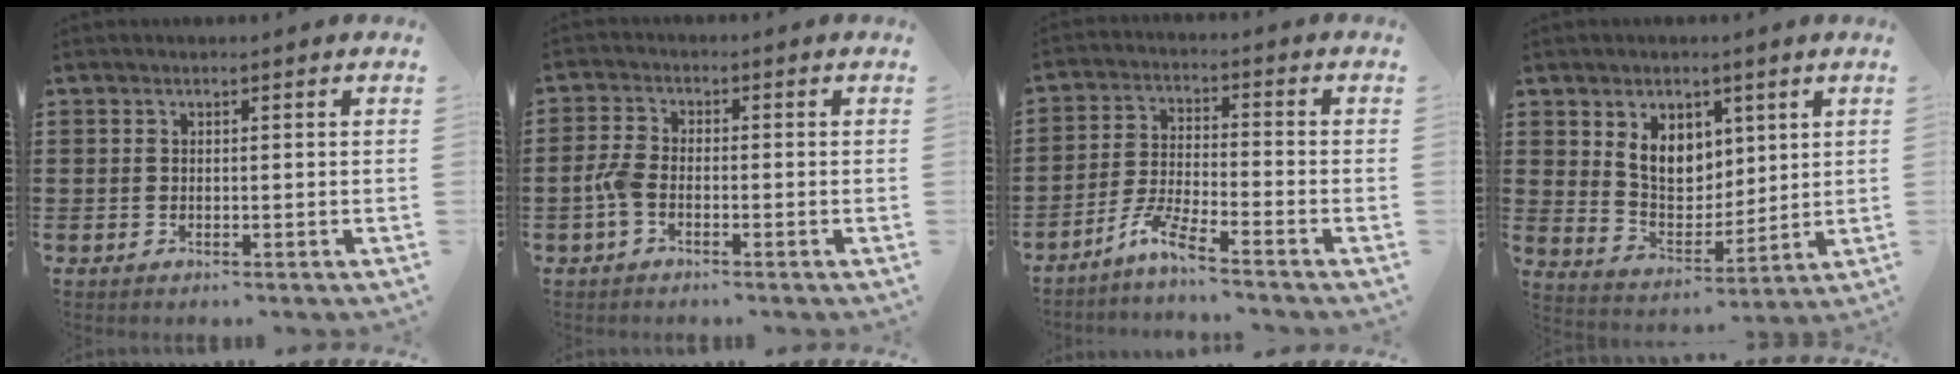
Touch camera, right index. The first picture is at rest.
{"total": 3.4, "force": [-1.3, 1.7, 2.6], "torque": [-0.069, -0.002, -0.030]}
{"total": 5.5, "force": [-4.6, -0.1, 3.0], "torque": [-0.079, -0.014, -0.095]}
{"total": 7.0, "force": [2.8, 5.2, 3.8], "torque": [-0.087, 0.007, 0.052]}